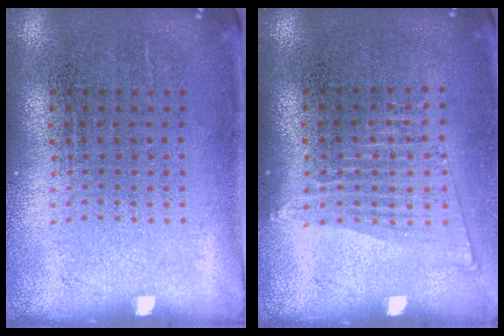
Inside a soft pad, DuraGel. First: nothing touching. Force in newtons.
{"total": 1.3, "press": 1.2, "slide": 0.7}